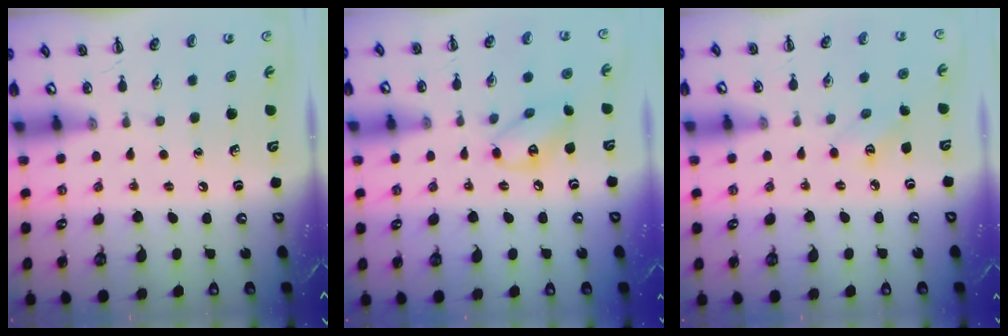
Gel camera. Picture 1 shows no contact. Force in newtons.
{"total": 8.0, "press": 7.9, "slide": 0.8}
{"total": 2.9, "press": 2.8, "slide": 0.8}